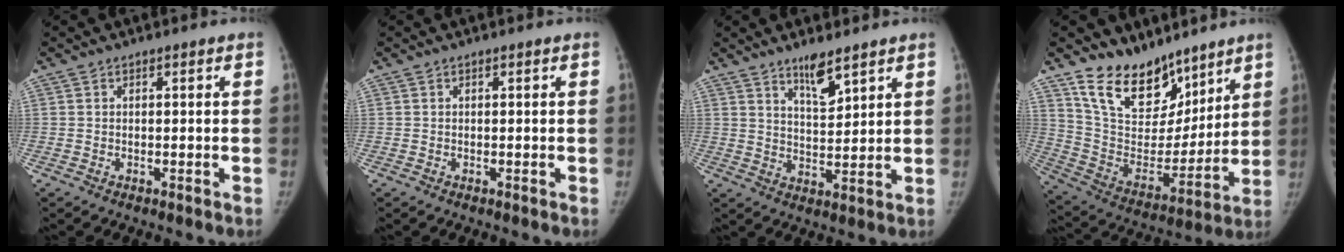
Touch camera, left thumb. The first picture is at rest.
{"total": 0.0}
{"total": 6.3, "force": [4.7, 1.7, 3.9], "torque": [-0.055, -0.037, 0.083]}
{"total": 18.3, "force": [14.0, 9.7, 6.8], "torque": [-0.064, -0.087, 0.255]}